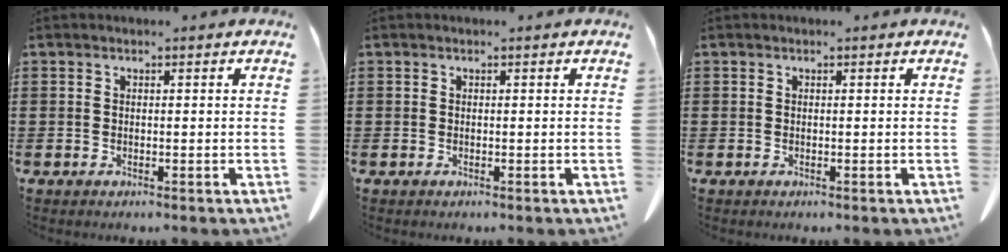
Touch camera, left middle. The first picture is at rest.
{"total": 0.0}
{"total": 0.0}